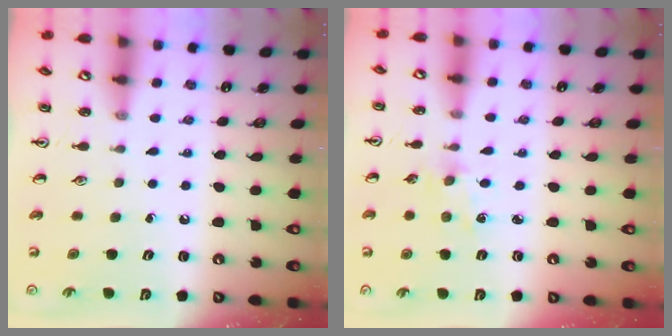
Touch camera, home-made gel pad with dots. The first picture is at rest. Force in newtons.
{"total": 2.9, "press": 2.8, "slide": 0.4}